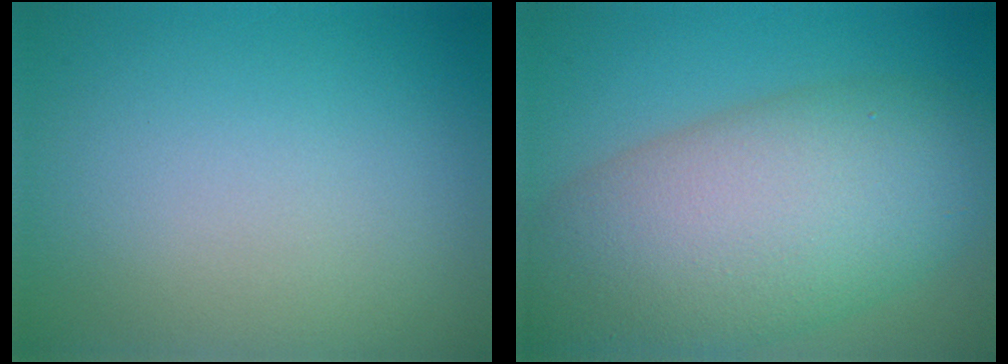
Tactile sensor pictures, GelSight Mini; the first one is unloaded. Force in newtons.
{"total": 11.6, "press": 11.6, "slide": 0.3}